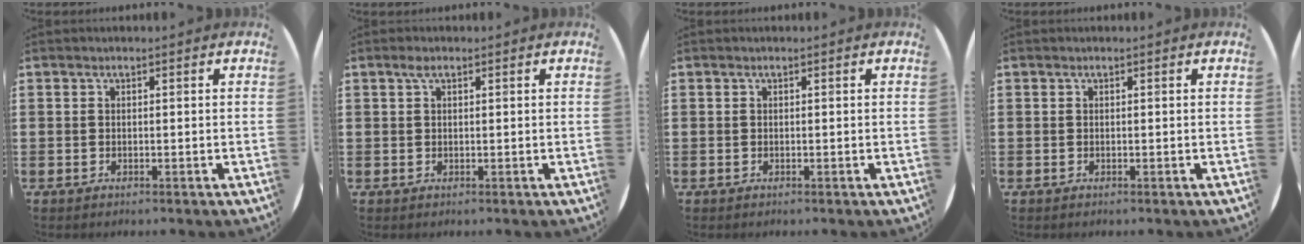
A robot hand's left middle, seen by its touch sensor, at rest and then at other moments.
{"total": 1.2, "force": [0.6, 0.6, 0.9], "torque": [-0.011, 0.003, 0.008]}
{"total": 0.0}
{"total": 0.0}